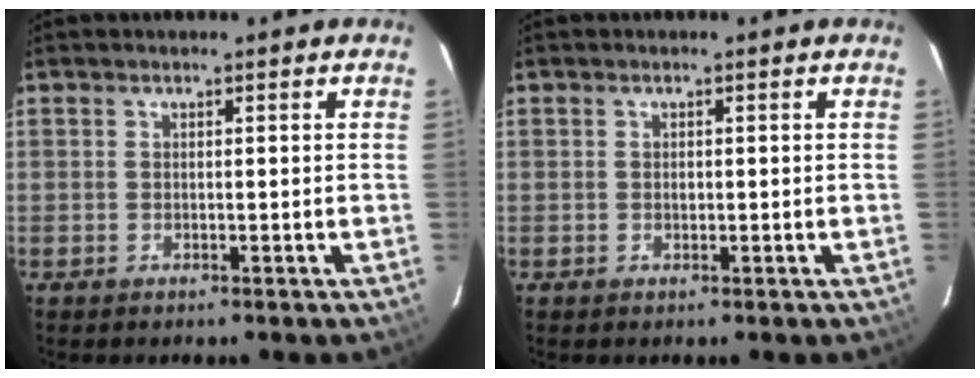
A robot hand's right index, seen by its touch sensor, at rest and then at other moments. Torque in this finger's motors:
{"motor_torque": [0.18, -0.03, 0.08, 0.02]}